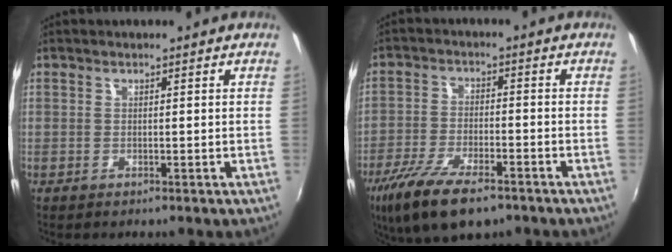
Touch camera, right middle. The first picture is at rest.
{"total": 13.4, "force": [-9.1, 4.7, 8.7], "torque": [-0.193, -0.038, -0.167]}